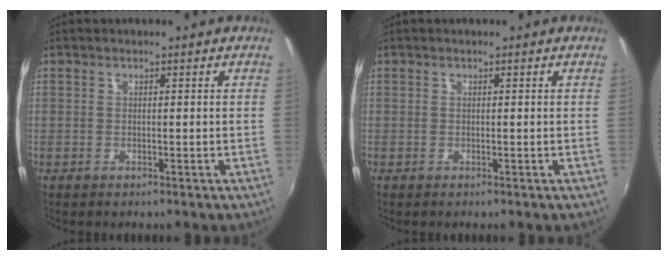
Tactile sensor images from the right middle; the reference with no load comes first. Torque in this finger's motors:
{"motor_torque": [-0.13, 0.13, 0.02, -0.01]}